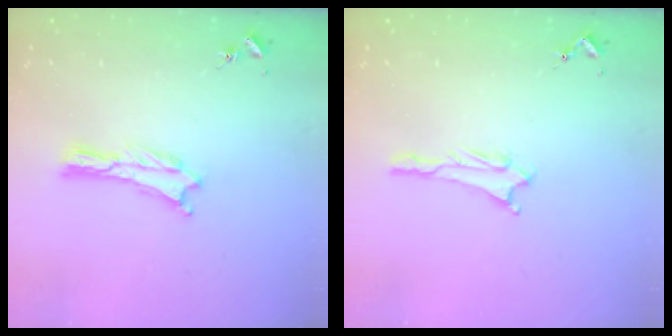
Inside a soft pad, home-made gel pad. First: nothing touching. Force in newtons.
{"total": 0.8, "press": 0.8, "slide": 0.1}